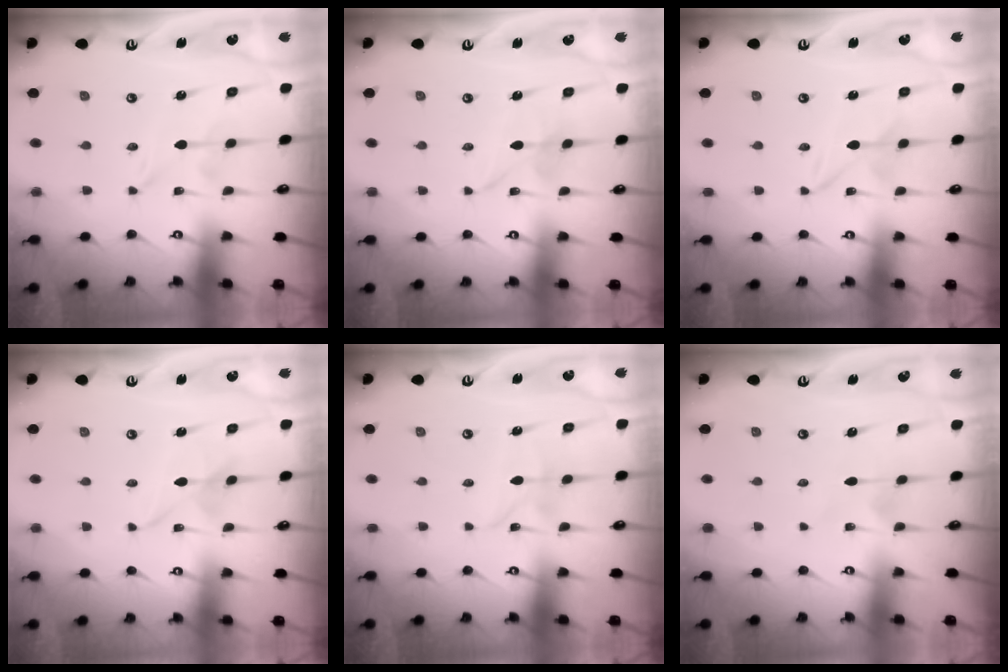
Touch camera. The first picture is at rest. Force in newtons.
{"total": 2.6, "press": 2.6, "slide": 0.3}
{"total": 2.0, "press": 2.0, "slide": 0.3}
{"total": 2.6, "press": 2.6, "slide": 0.3}
{"total": 3.0, "press": 3.0, "slide": 0.3}
{"total": 2.8, "press": 2.8, "slide": 0.4}